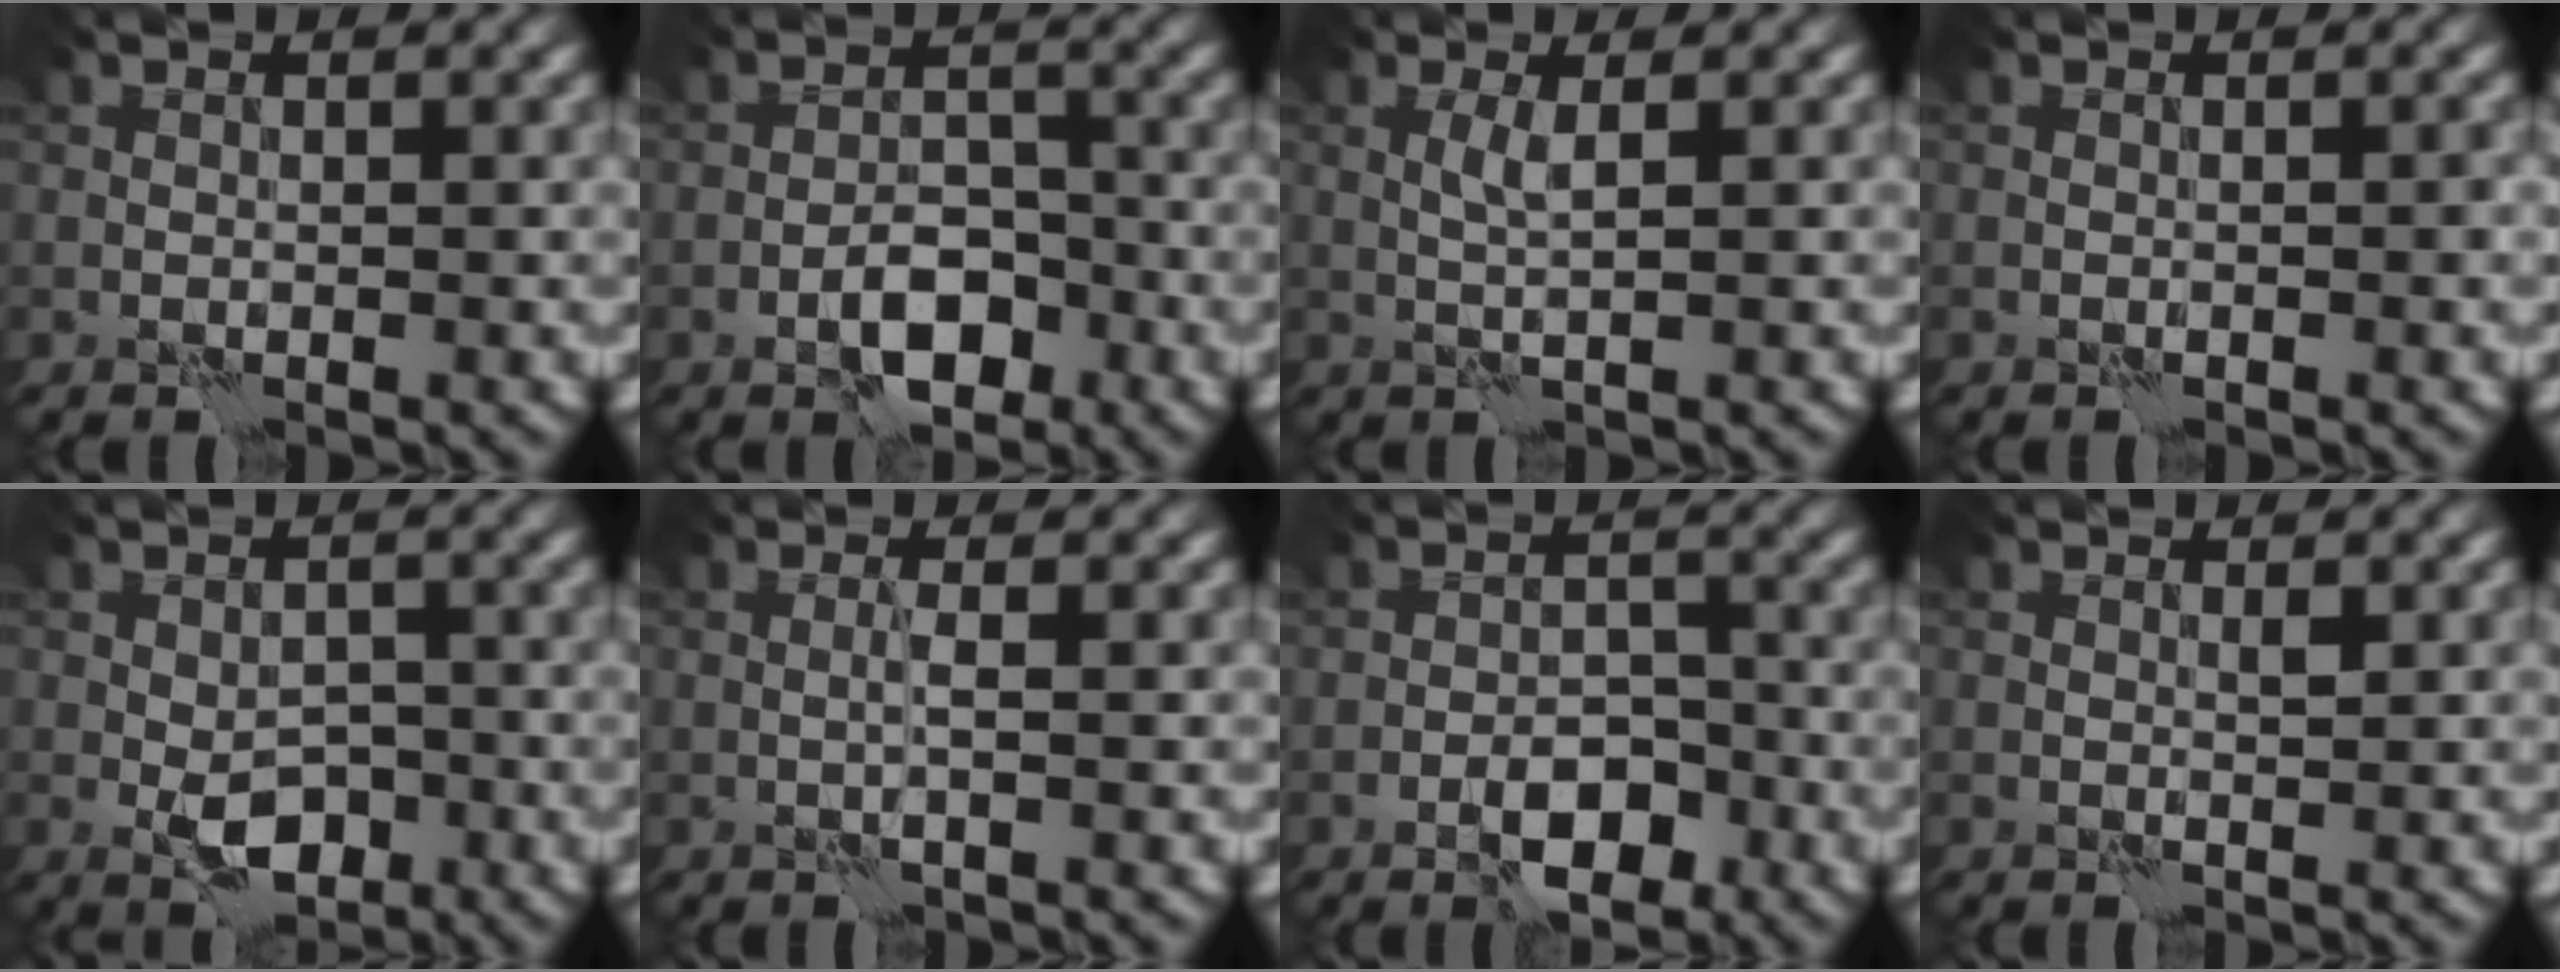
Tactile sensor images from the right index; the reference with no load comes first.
{"total": 4.1, "force": [-2.3, 2.0, 2.8], "torque": [-0.038, 0.009, -0.038]}
{"total": 1.3, "force": [0.4, -0.2, 1.3], "torque": [-0.030, 0.004, 0.007]}
{"total": 0.6, "force": [-0.4, 0.1, 0.4], "torque": [-0.007, 0.005, -0.006]}
{"total": 4.0, "force": [-1.5, 2.4, 2.8], "torque": [-0.040, -0.003, -0.026]}
{"total": 1.0, "force": [-0.2, -0.3, 0.9], "torque": [-0.021, 0.003, -0.005]}
{"total": 4.0, "force": [-2.5, 1.9, 2.6], "torque": [-0.033, 0.006, -0.041]}
{"total": 0.6, "force": [0.2, 0.1, 0.5], "torque": [-0.009, -0.001, 0.003]}